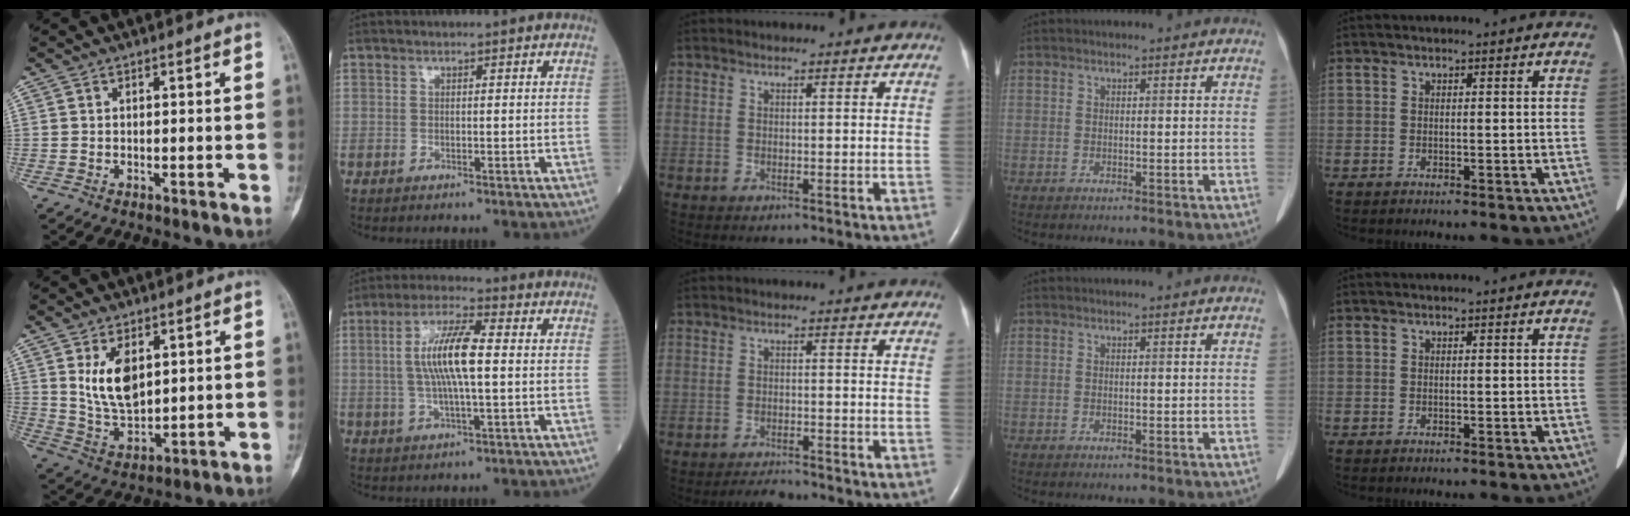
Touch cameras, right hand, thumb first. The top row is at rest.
{"thumb": {"total": 9.9, "force": [3.3, 5.6, 7.5], "torque": [-0.118, -0.021, 0.078]}, "index": {"total": 9.8, "force": [0.6, 1.6, 9.6], "torque": [-0.190, 0.010, 0.010]}, "middle": {"total": 2.3, "force": [-2.3, 0.0, 0.2], "torque": [-0.011, -0.013, -0.037]}}